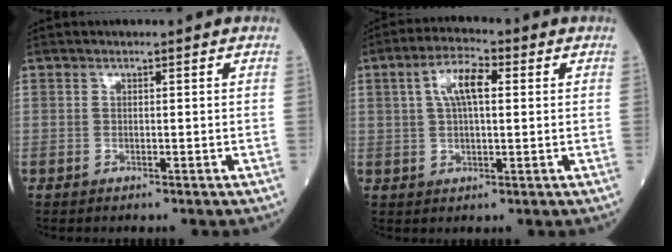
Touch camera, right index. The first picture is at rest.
{"total": 6.8, "force": [1.8, 2.2, 6.1], "torque": [-0.121, 0.018, 0.032]}